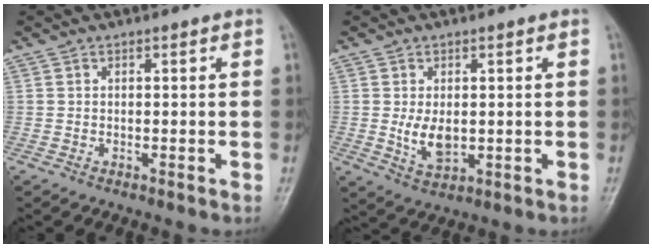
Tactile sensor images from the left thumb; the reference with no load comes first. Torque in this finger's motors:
{"motor_torque": [0.87, 1.10, 0.60, -0.10, 0.06]}